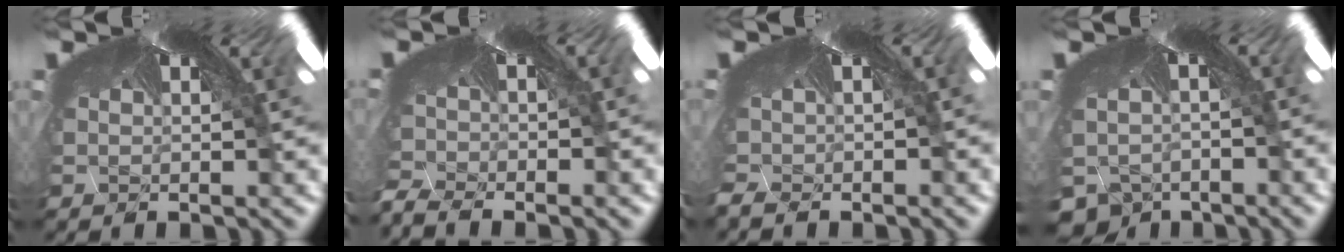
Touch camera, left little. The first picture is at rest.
{"total": 6.5, "force": [-6.4, 0.5, 0.8], "torque": [-0.036, -0.076, -0.069]}
{"total": 2.7, "force": [-2.7, 0.3, -0.2], "torque": [-0.034, -0.028, -0.018]}
{"total": 5.3, "force": [-4.8, 2.2, -0.1], "torque": [-0.034, -0.051, -0.038]}